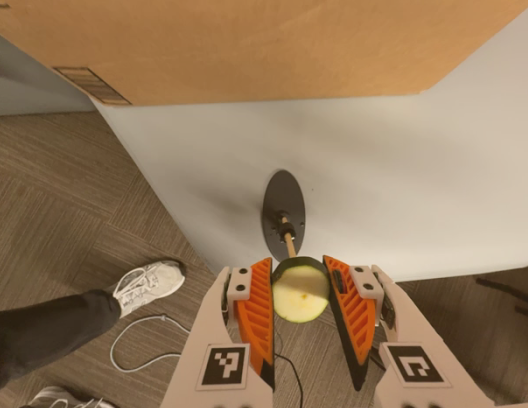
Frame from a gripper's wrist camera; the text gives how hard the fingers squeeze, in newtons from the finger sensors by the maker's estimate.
{"total": 12.0, "left": 12.1, "right": 11.8}